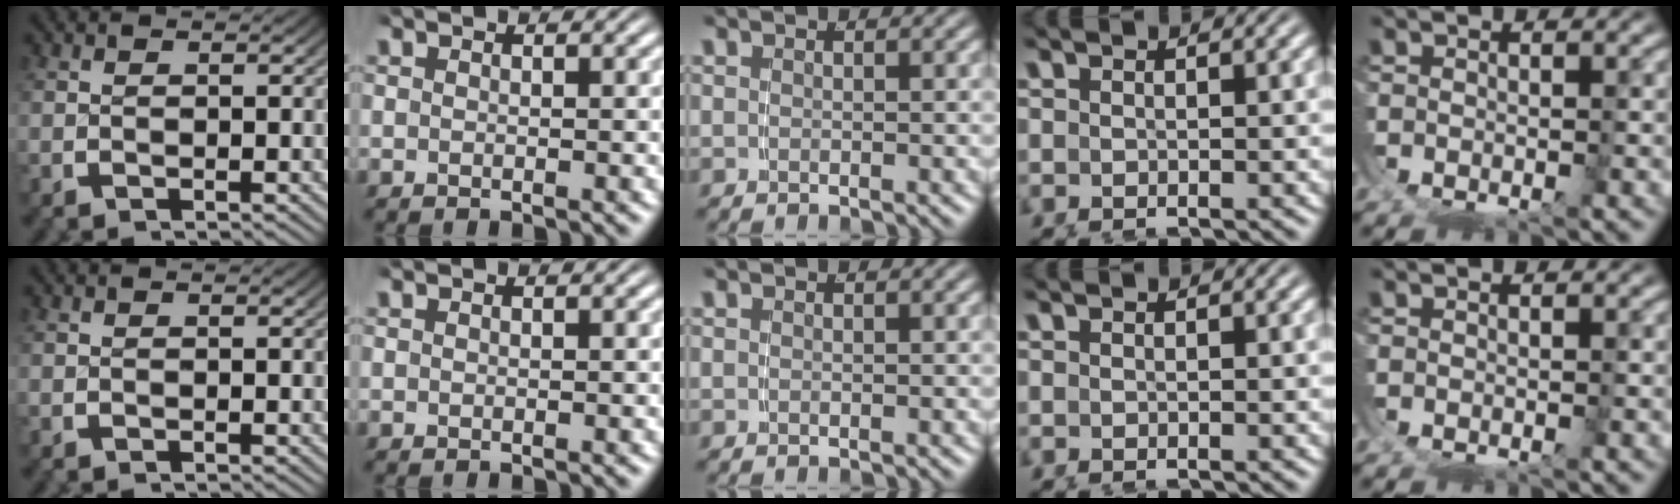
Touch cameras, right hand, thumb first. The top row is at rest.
{}